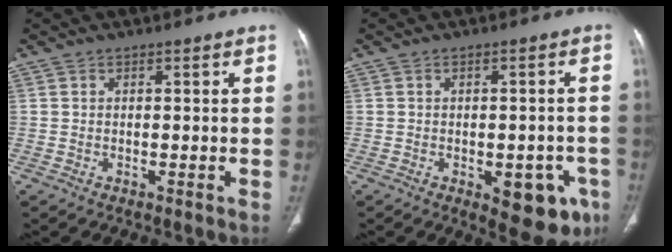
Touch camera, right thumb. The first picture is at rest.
{"total": 10.6, "force": [-4.5, 5.1, 8.2], "torque": [-0.067, 0.008, -0.047]}